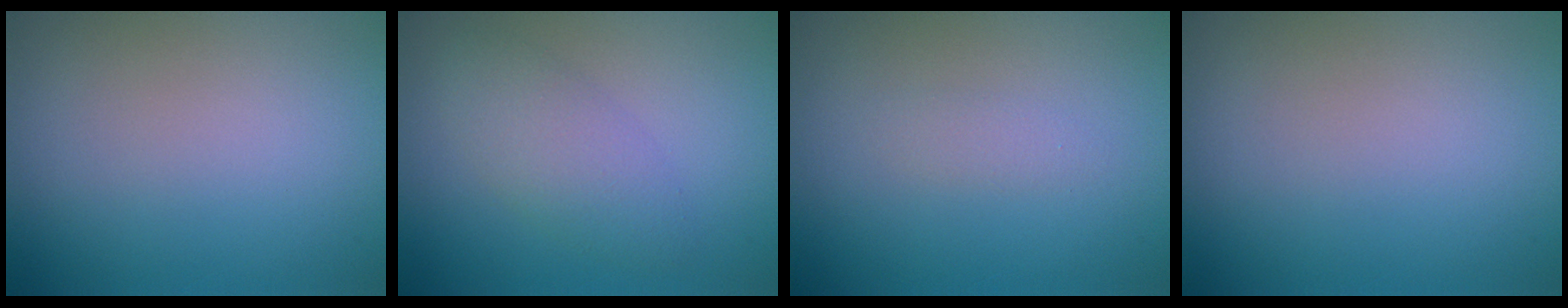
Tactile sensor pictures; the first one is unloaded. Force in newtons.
{"total": 3.0, "press": 3.0, "slide": 0.0}
{"total": 0.9, "press": 0.9, "slide": 0.0}
{"total": 0.0}